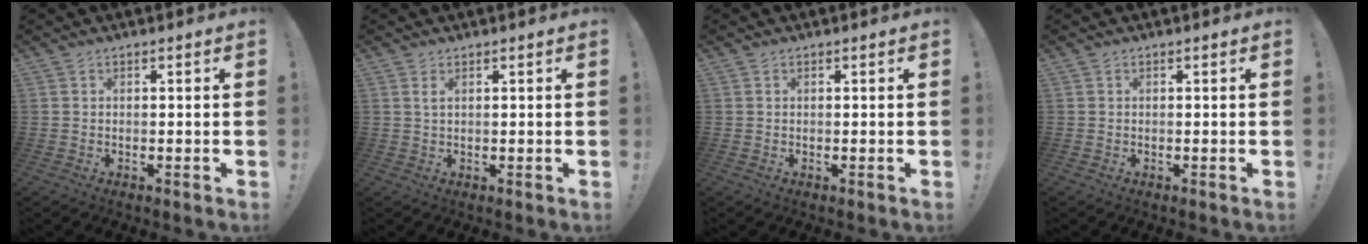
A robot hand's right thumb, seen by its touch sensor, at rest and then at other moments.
{"total": 1.4, "force": [0.5, 0.2, 1.3], "torque": [-0.022, 0.001, 0.008]}
{"total": 0.0}
{"total": 0.0}